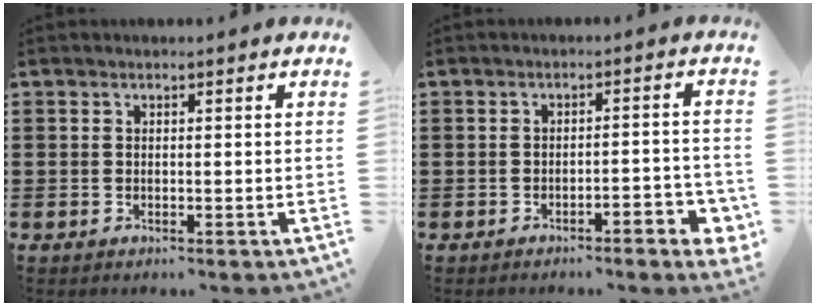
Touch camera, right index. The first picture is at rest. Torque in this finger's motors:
{"motor_torque": [0.06, -0.04, 0.34, 0.06]}